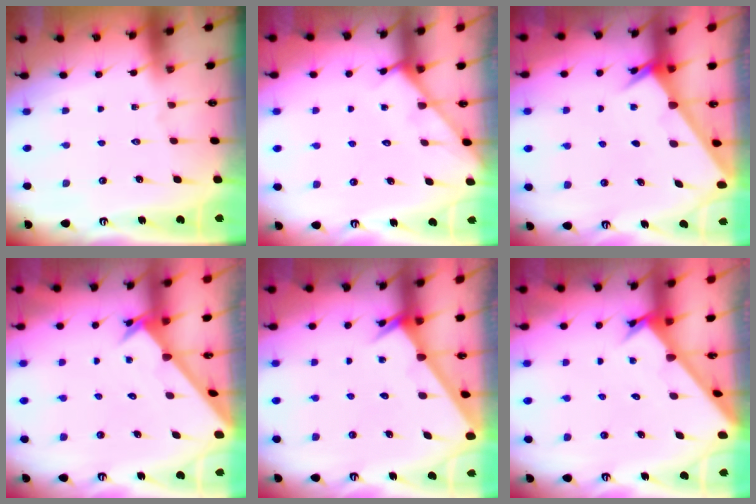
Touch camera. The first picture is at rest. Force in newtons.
{"total": 4.0, "press": 4.0, "slide": 0.4}
{"total": 1.9, "press": 1.9, "slide": 0.0}
{"total": 2.6, "press": 2.6, "slide": 0.2}
{"total": 2.6, "press": 2.6, "slide": 0.0}
{"total": 2.6, "press": 2.6, "slide": 0.2}